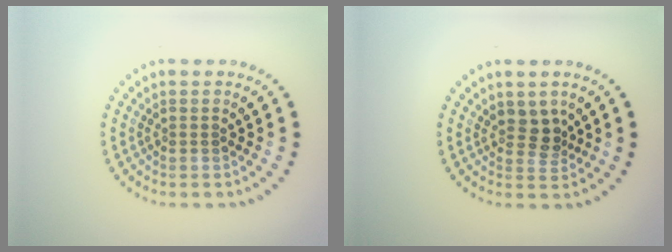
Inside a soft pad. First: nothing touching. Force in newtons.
{"total": 2.1, "press": 1.6, "slide": 1.3}